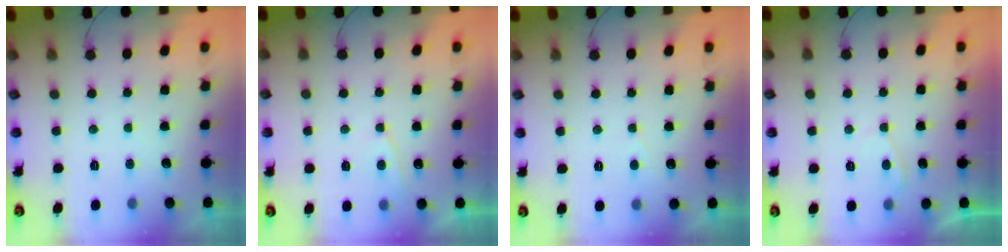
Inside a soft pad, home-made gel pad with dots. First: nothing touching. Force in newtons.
{"total": 3.8, "press": 3.7, "slide": 0.4}
{"total": 2.1, "press": 2.1, "slide": 0.4}
{"total": 1.3, "press": 1.2, "slide": 0.6}